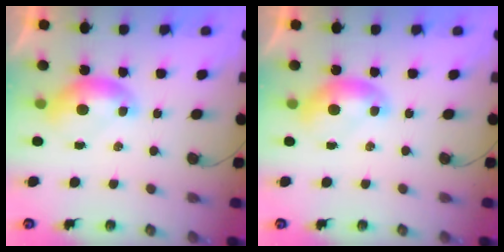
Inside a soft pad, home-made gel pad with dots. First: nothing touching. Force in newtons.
{"total": 0.0}